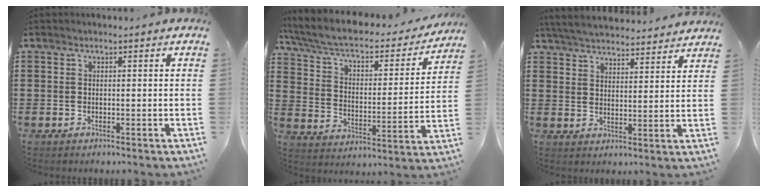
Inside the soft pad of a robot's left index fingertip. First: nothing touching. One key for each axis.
{"total": 6.4, "fx": 5.0, "fy": 1.8, "fz": 3.6, "tx": -0.091, "ty": -0.036, "tz": 0.082}
{"total": 5.1, "fx": 5.0, "fy": 0.2, "fz": 0.9, "tx": -0.037, "ty": -0.026, "tz": 0.089}